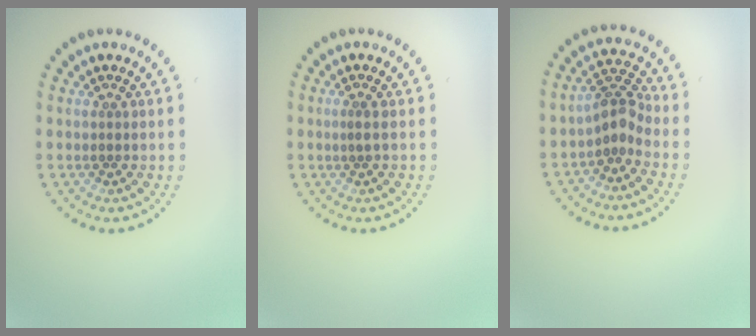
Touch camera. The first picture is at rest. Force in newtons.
{"total": 0.6, "press": 0.4, "slide": 0.5}
{"total": 2.7, "press": 2.0, "slide": 1.7}